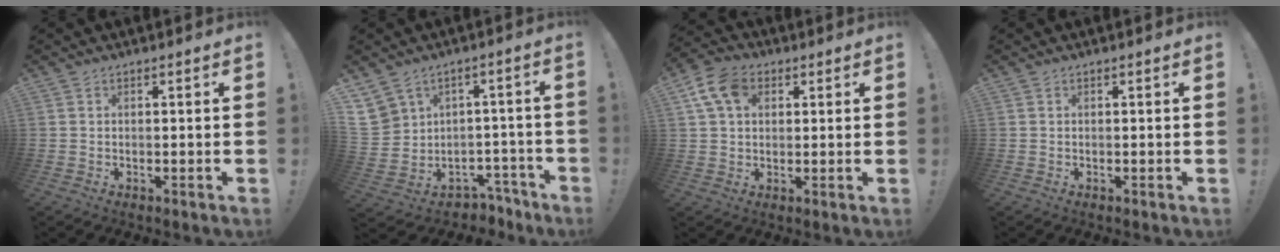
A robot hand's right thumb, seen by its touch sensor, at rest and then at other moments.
{"total": 7.4, "force": [0.6, 7.0, 2.4], "torque": [-0.058, 0.007, 0.032]}
{"total": 10.7, "force": [3.8, 7.4, 6.6], "torque": [-0.117, 0.002, 0.075]}
{"total": 0.0}